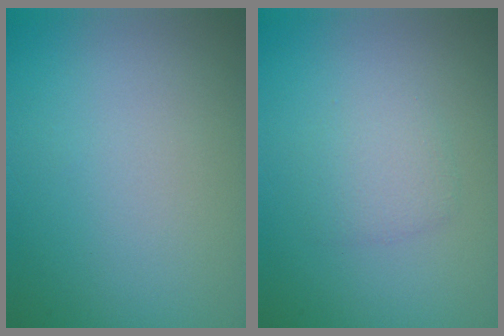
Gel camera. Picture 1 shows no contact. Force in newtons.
{"total": 1.7, "press": 1.7, "slide": 0.0}